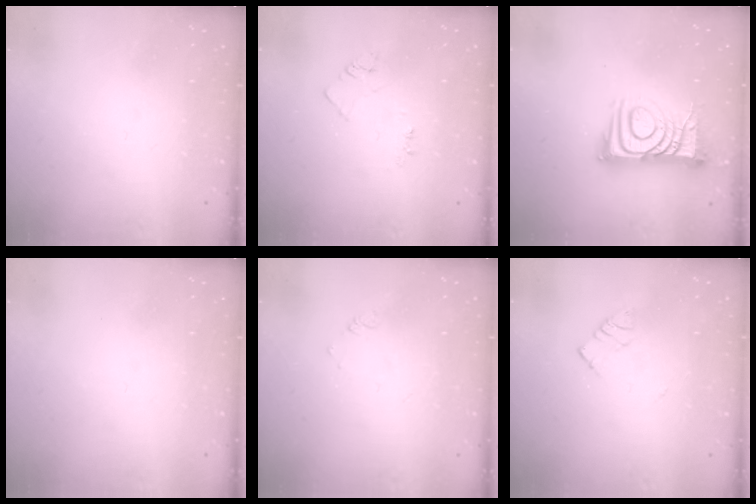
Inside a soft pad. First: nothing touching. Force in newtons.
{"total": 4.2, "press": 4.2, "slide": 0.6}
{"total": 13.1, "press": 13.0, "slide": 1.0}
{"total": 0.0}
{"total": 2.2, "press": 2.2, "slide": 0.3}
{"total": 4.9, "press": 4.9, "slide": 0.7}